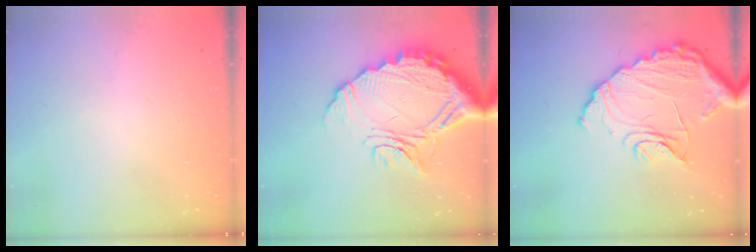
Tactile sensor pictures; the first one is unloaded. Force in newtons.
{"total": 19.6, "press": 19.5, "slide": 1.7}
{"total": 16.2, "press": 16.1, "slide": 1.4}